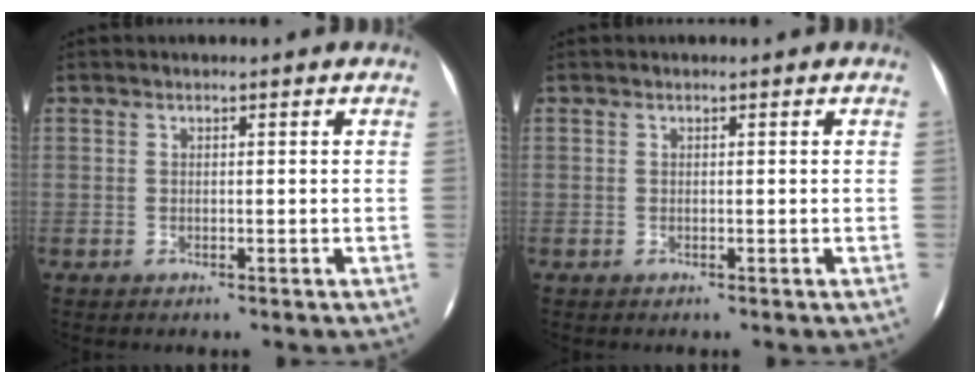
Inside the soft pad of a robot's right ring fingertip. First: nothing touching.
{"total": 0.0}